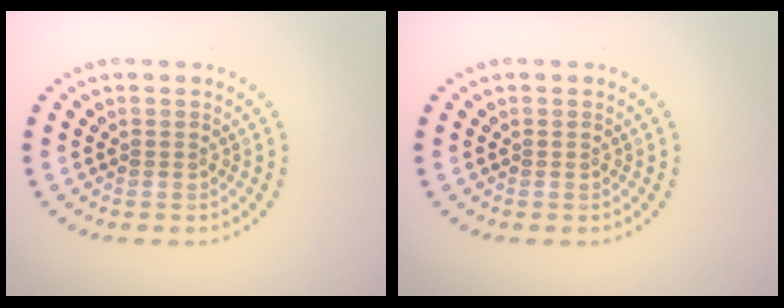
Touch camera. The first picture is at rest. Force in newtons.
{"total": 0.0}